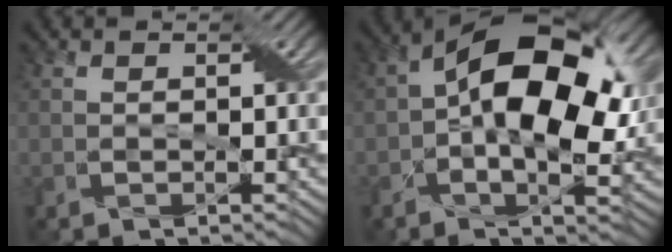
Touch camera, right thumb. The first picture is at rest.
{"total": 15.1, "force": [1.8, 8.4, 12.4], "torque": [-0.196, 0.012, 0.021]}